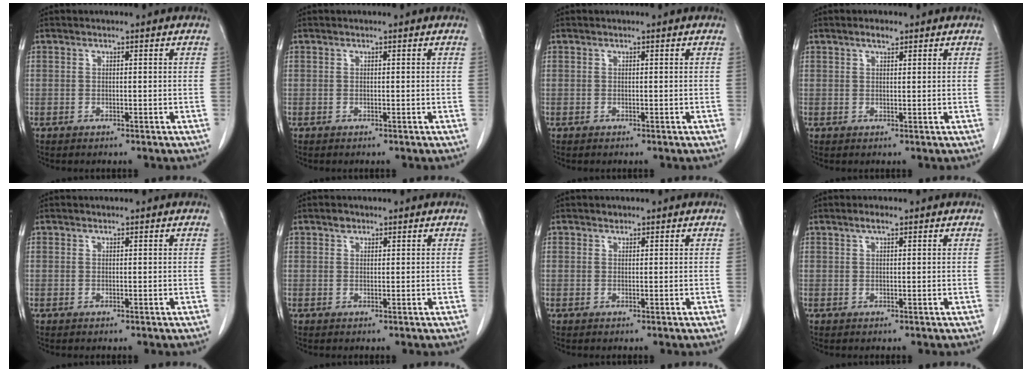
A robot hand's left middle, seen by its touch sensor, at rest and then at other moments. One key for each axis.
{"total": 0.0}
{"total": 0.0}
{"total": 1.7, "fx": 1.3, "fy": 0.5, "fz": 1.1, "tx": -0.021, "ty": 0.002, "tz": 0.022}
{"total": 0.0}
{"total": 1.1, "fx": 0.8, "fy": 0.7, "fz": 0.3, "tx": -0.005, "ty": -0.001, "tz": 0.013}
{"total": 0.7, "fx": 0.5, "fy": 0.4, "fz": 0.1, "tx": -0.001, "ty": -0.002, "tz": 0.007}
{"total": 1.4, "fx": 0.9, "fy": 0.2, "fz": 1.0, "tx": -0.022, "ty": 0.004, "tz": 0.017}